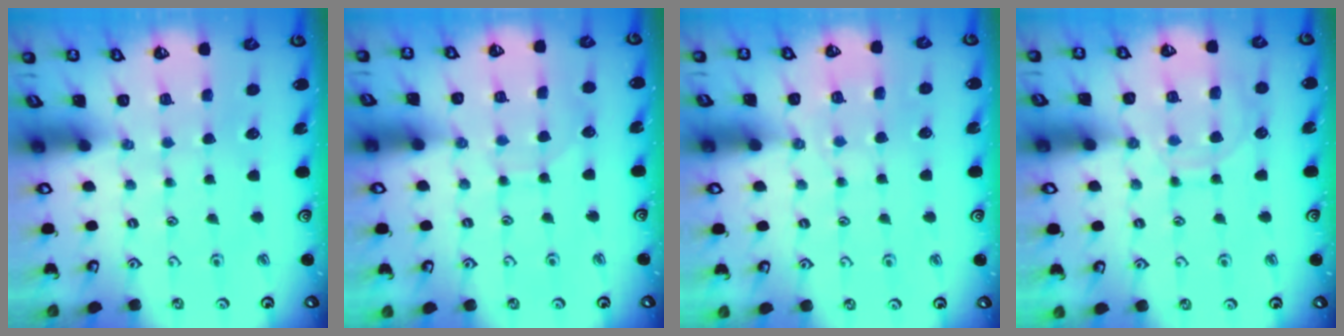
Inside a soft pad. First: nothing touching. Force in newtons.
{"total": 4.8, "press": 4.8, "slide": 0.5}
{"total": 5.2, "press": 5.2, "slide": 0.7}
{"total": 11.0, "press": 11.0, "slide": 1.1}